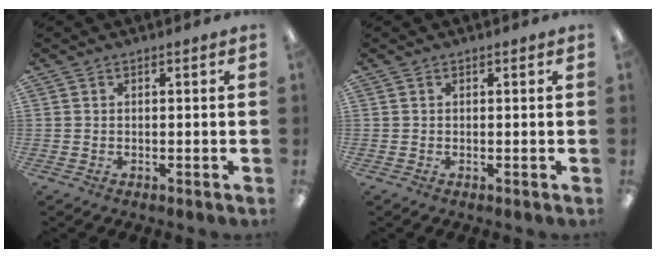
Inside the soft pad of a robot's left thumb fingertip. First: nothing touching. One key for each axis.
{"total": 0.0}